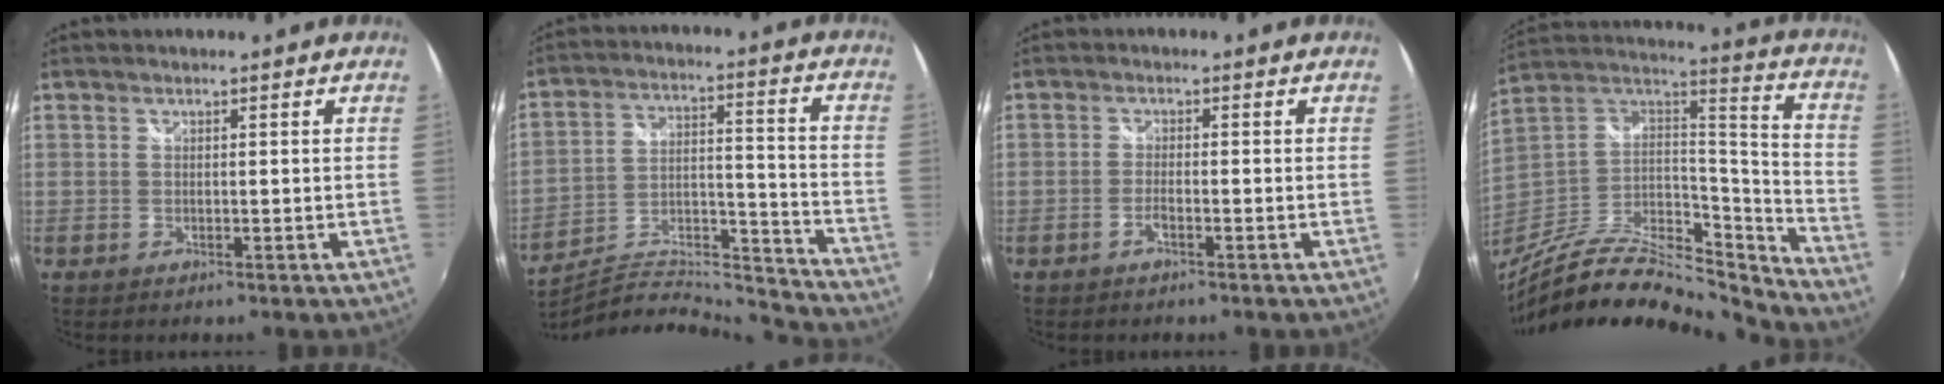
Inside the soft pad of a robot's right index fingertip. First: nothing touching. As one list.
[{"total": 20.1, "force": [-19.0, 3.1, 5.8], "torque": [-0.090, 0.014, -0.284]}, {"total": 1.5, "force": [-0.9, 0.3, 1.1], "torque": [-0.030, 0.000, -0.019]}, {"total": 27.1, "force": [-22.5, 7.0, 13.2], "torque": [-0.230, -0.016, -0.387]}]